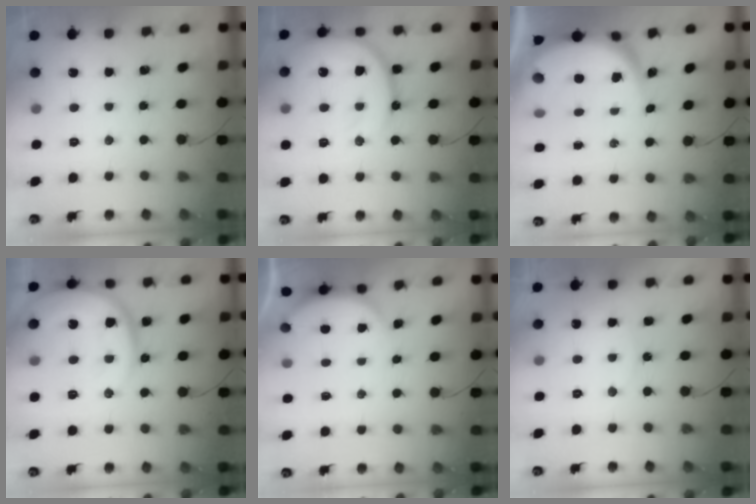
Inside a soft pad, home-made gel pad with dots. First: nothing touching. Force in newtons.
{"total": 15.9, "press": 15.8, "slide": 1.9}
{"total": 8.8, "press": 8.7, "slide": 0.8}
{"total": 16.9, "press": 16.9, "slide": 1.3}
{"total": 2.9, "press": 2.8, "slide": 0.6}
{"total": 6.0, "press": 5.9, "slide": 0.6}